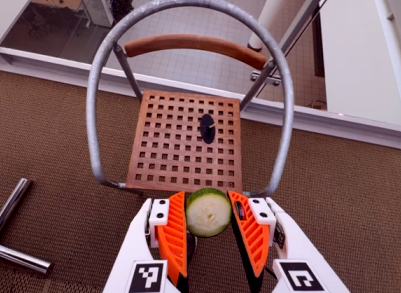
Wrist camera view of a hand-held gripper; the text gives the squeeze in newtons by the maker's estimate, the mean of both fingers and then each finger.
{"total": 8.8, "left": 9.1, "right": 8.4}